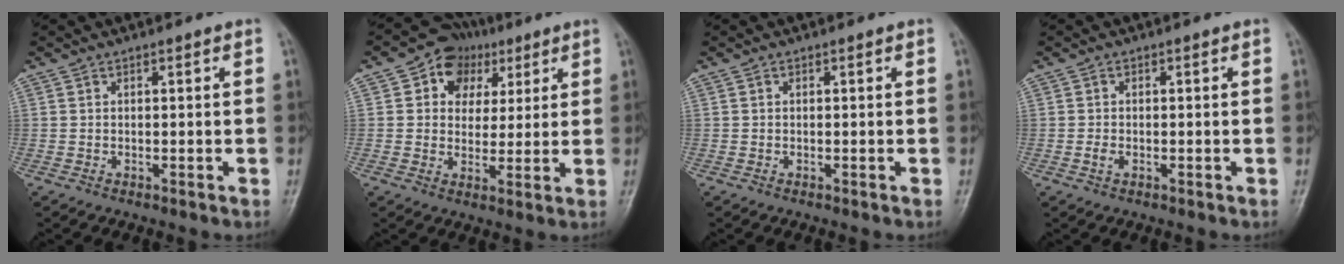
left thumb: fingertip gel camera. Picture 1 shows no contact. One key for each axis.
{"total": 9.6, "fx": 3.8, "fy": 7.9, "fz": 3.9, "tx": -0.017, "ty": -0.002, "tz": 0.058}
{"total": 0.0}
{"total": 1.5, "fx": -0.5, "fy": 0.9, "fz": 1.1, "tx": -0.023, "ty": 0.001, "tz": -0.012}